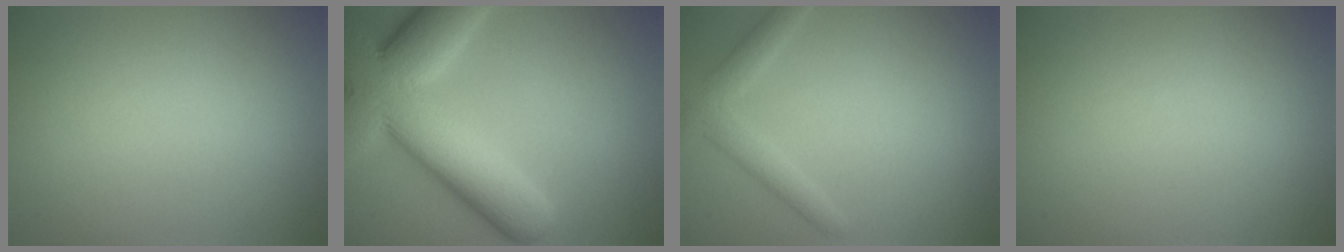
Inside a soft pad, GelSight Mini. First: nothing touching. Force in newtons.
{"total": 12.5, "press": 12.4, "slide": 1.0}
{"total": 2.6, "press": 2.6, "slide": 0.1}
{"total": 0.0}